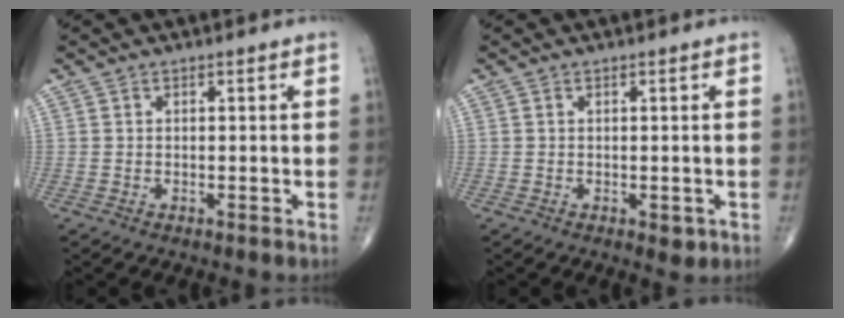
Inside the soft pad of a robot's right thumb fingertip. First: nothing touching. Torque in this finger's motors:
{"motor_torque": [0.36, 0.08, 0.17, -0.04, 0.03]}